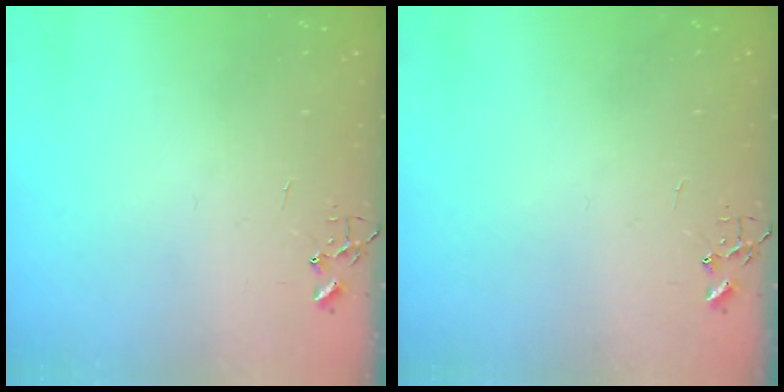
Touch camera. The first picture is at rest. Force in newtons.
{"total": 0.0}